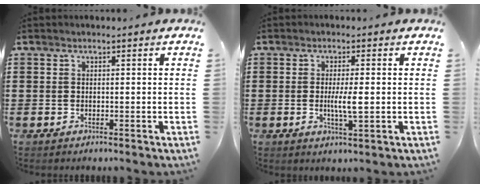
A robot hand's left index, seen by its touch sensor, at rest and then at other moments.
{"total": 4.0, "force": [-0.1, 0.4, 4.0], "torque": [-0.071, -0.004, -0.004]}